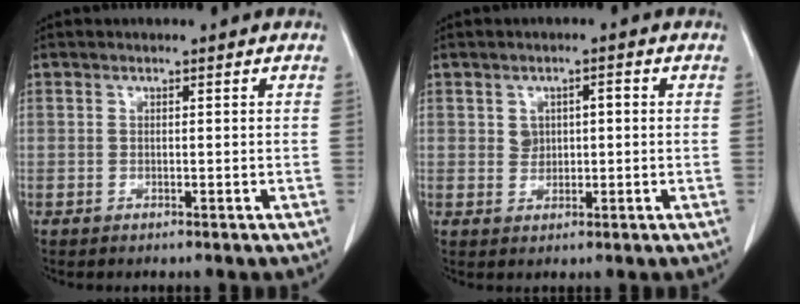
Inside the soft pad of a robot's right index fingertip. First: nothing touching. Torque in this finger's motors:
{"motor_torque": [-0.13, 0.03, 0.00, 0.00]}